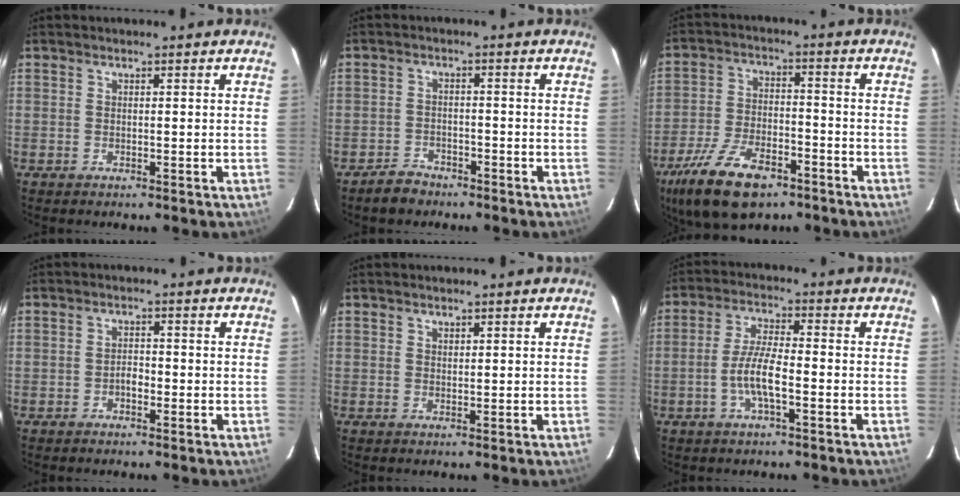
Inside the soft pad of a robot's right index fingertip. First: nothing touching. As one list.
[{"total": 4.2, "force": [-3.3, 2.5, 0.5], "torque": [-0.023, 0.014, -0.055]}, {"total": 15.8, "force": [-10.3, 7.2, 9.6], "torque": [-0.213, -0.022, -0.181]}, {"total": 1.7, "force": [-0.9, 1.0, 1.0], "torque": [-0.020, 0.005, -0.017]}, {"total": 0.8, "force": [0.6, 0.5, 0.1], "torque": [-0.001, 0.002, 0.012]}, {"total": 6.9, "force": [-2.4, 1.3, 6.3], "torque": [-0.128, 0.003, -0.048]}]